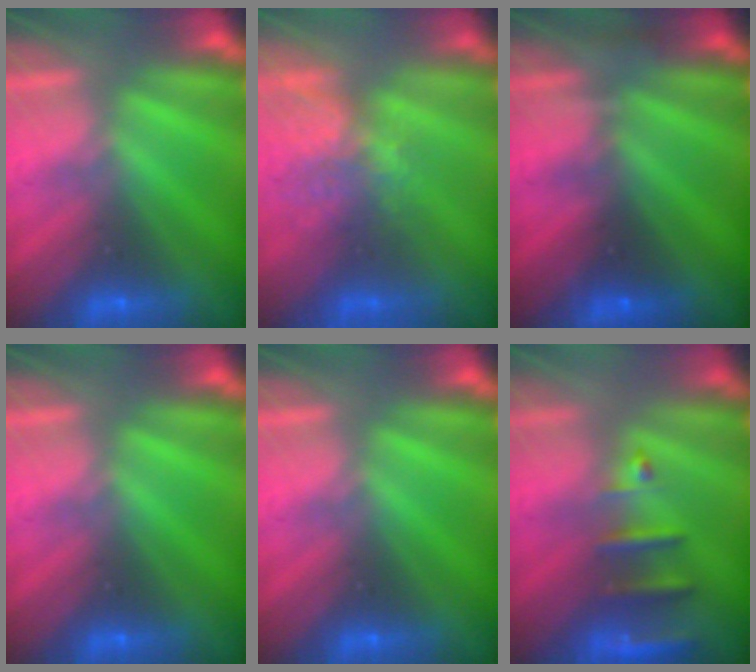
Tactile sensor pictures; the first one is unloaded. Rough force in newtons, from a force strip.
{"total": 3.6}
{"total": 3.3}
{"total": 0.0}
{"total": 0.0}
{"total": 2.6}